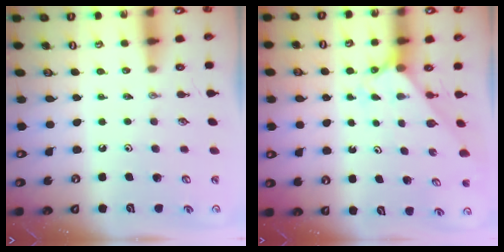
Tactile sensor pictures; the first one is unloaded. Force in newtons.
{"total": 1.9, "press": 1.9, "slide": 0.2}